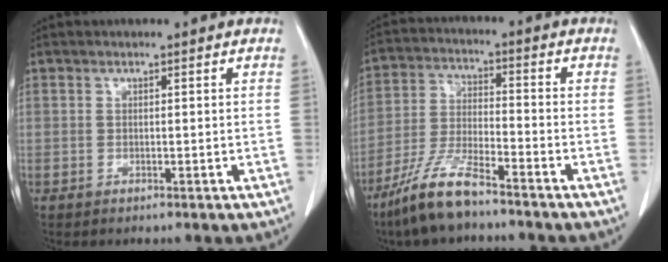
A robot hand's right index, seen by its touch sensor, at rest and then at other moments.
{"total": 9.7, "force": [-7.4, 1.3, 6.0], "torque": [-0.131, -0.021, -0.147]}